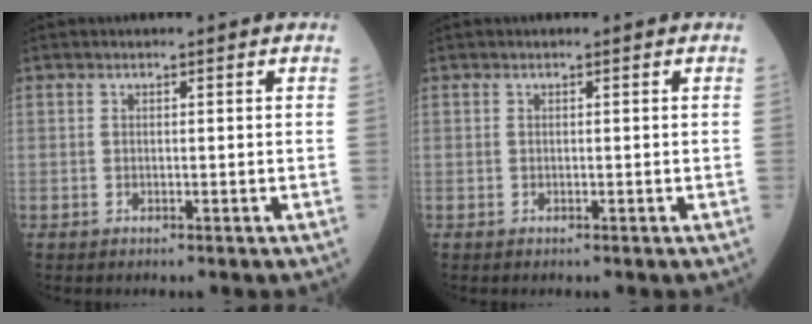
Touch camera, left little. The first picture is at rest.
{"total": 0.0}